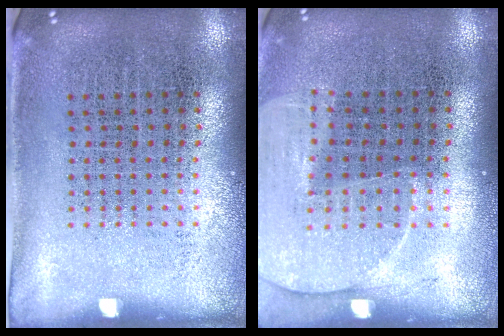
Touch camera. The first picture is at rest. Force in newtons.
{"total": 1.3, "press": 1.3, "slide": 0.3}